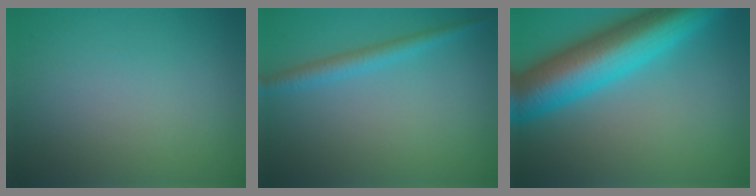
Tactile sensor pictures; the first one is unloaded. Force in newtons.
{"total": 2.1, "press": 2.1, "slide": 0.1}
{"total": 11.4, "press": 11.4, "slide": 0.5}